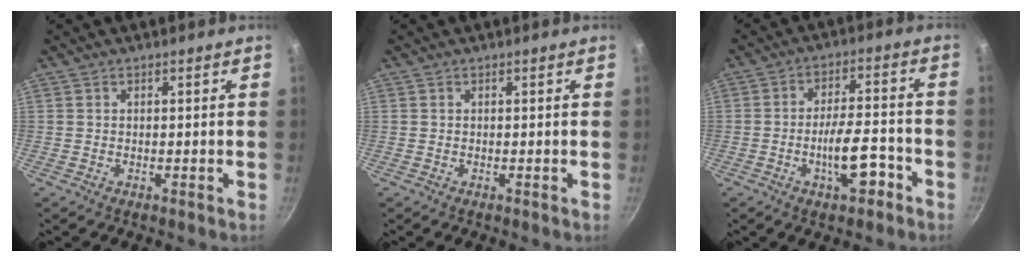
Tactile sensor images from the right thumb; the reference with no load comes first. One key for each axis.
{"total": 0.0}
{"total": 9.5, "fx": -4.2, "fy": 3.3, "fz": 7.8, "tx": -0.119, "ty": 0.034, "tz": -0.069}